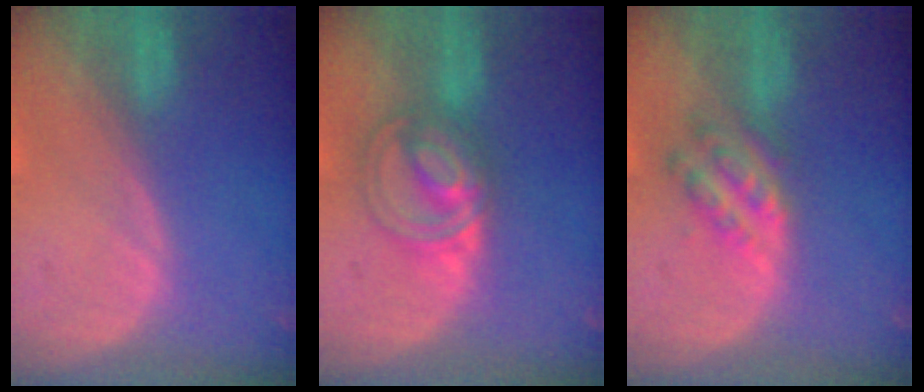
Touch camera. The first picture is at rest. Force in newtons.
{"total": 6.2, "press": 6.2, "slide": 0.2}
{"total": 5.4, "press": 4.9, "slide": 2.2}